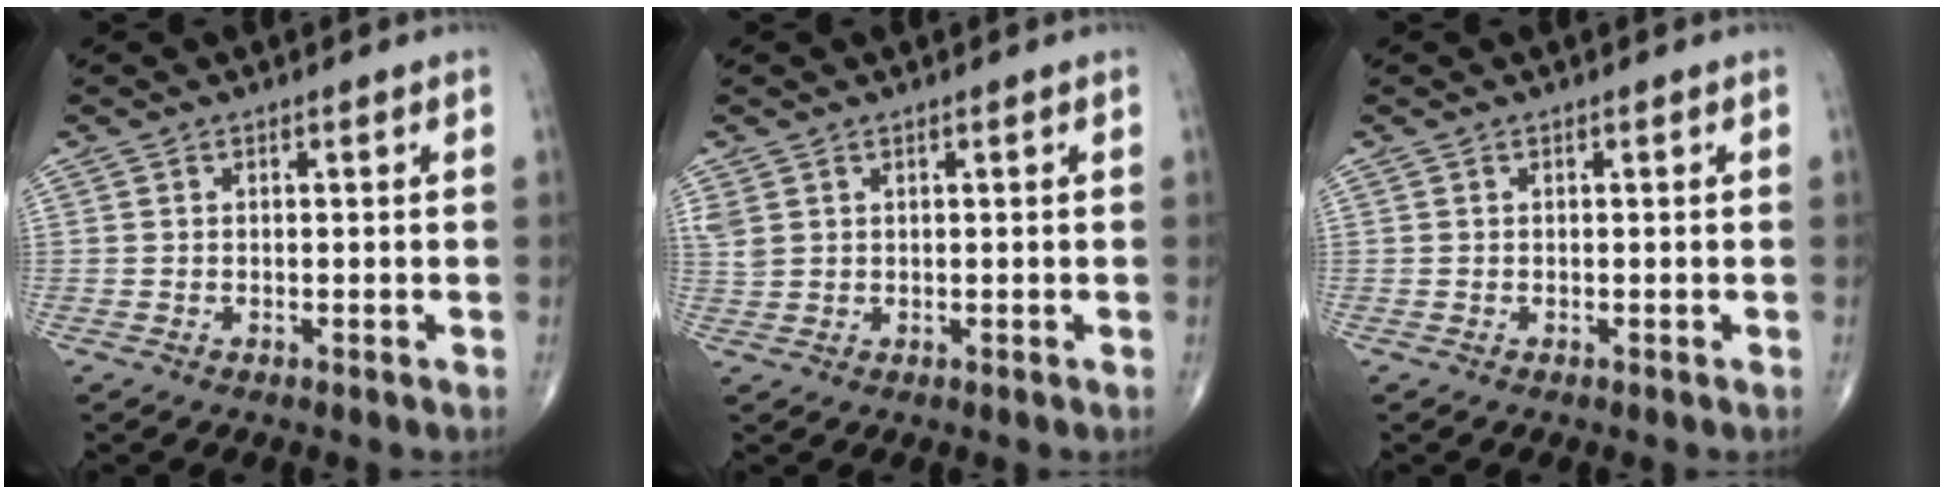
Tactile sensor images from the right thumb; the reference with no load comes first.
{"total": 2.5, "force": [1.2, 1.8, 1.3], "torque": [-0.036, 0.003, 0.034]}
{"total": 0.0}